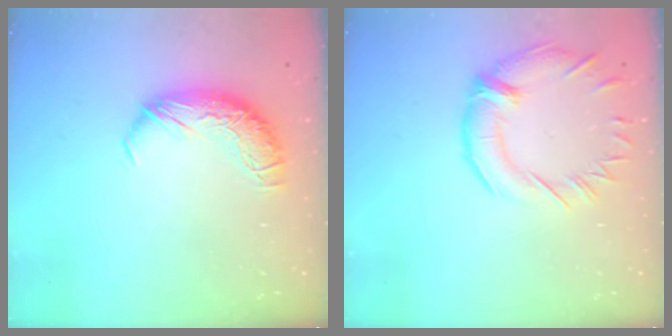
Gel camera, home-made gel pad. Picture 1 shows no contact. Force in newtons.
{"total": 2.0, "press": 1.7, "slide": 1.0}